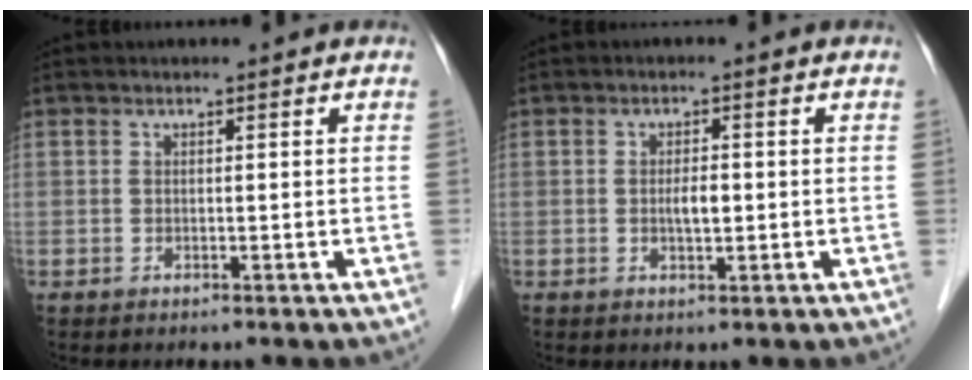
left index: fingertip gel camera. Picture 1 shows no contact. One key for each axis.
{"total": 2.3, "fx": -0.2, "fy": 0.7, "fz": 2.2, "tx": -0.041, "ty": 0.001, "tz": -0.001}